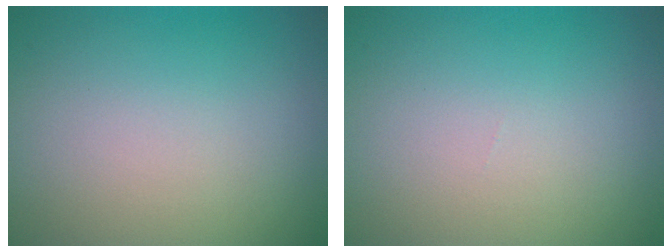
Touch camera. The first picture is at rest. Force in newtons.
{"total": 0.0}